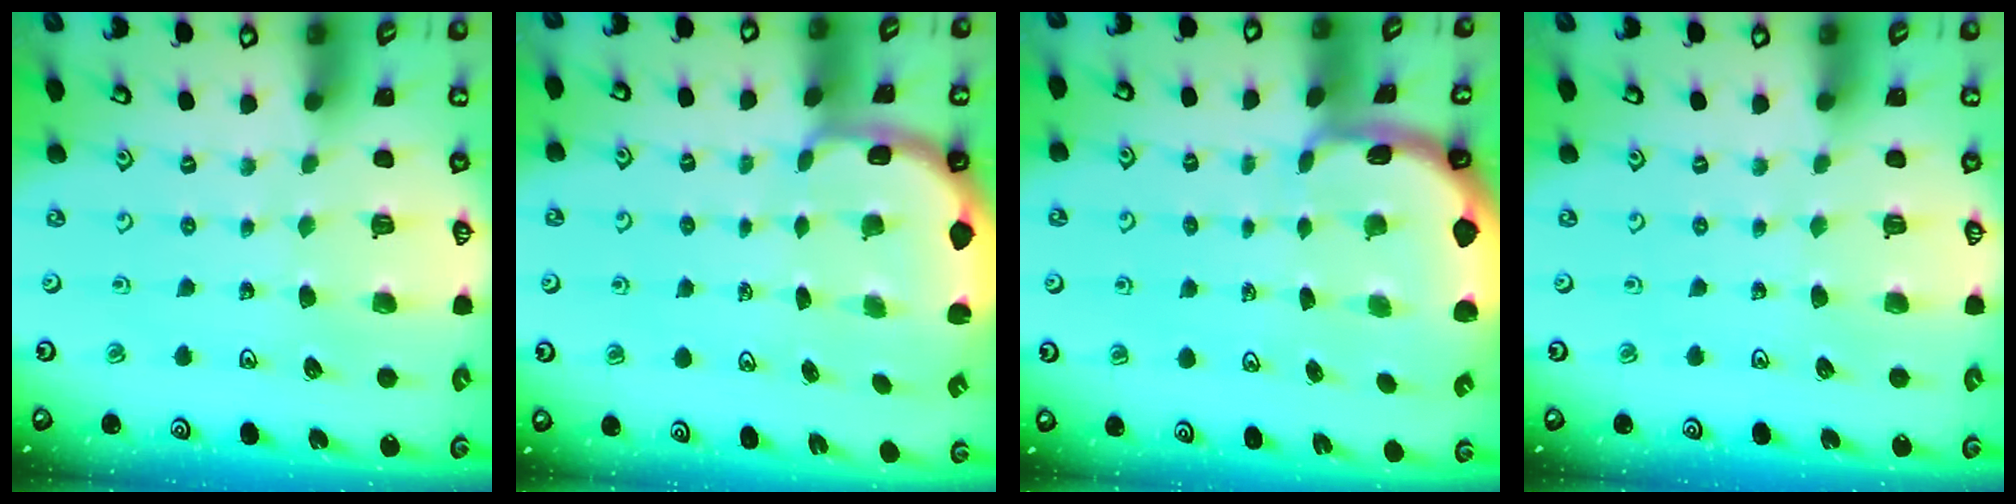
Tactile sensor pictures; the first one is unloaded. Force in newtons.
{"total": 2.3, "press": 1.2, "slide": 1.9}
{"total": 1.1, "press": 1.0, "slide": 0.4}
{"total": 0.0}